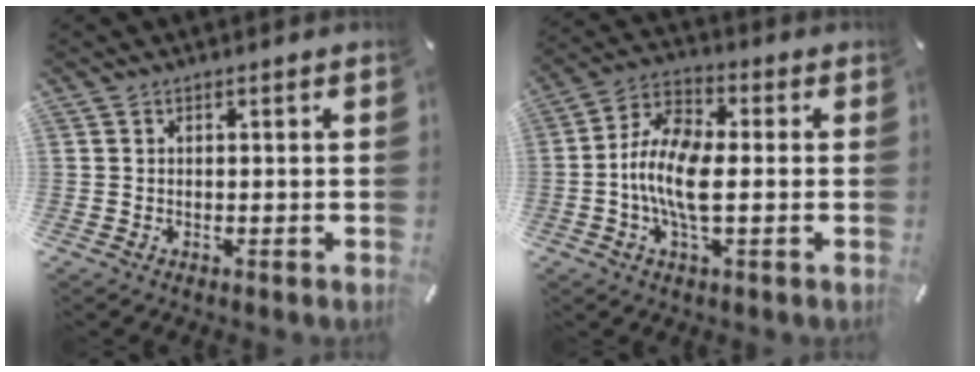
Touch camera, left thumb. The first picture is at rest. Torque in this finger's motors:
{"motor_torque": [1.27, 1.86, 0.89, -0.41, 0.40]}